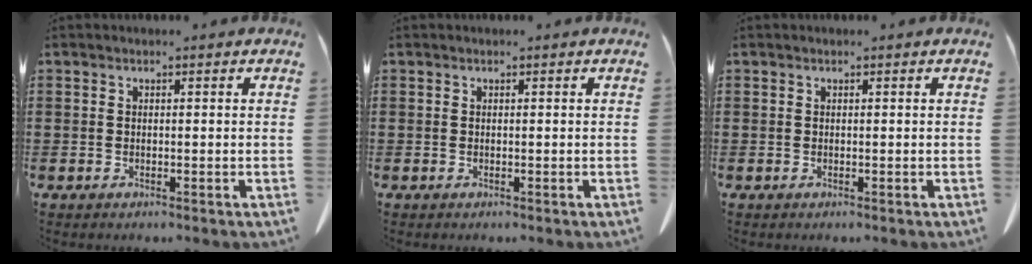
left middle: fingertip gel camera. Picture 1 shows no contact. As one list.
[{"total": 0.0}, {"total": 0.0}]